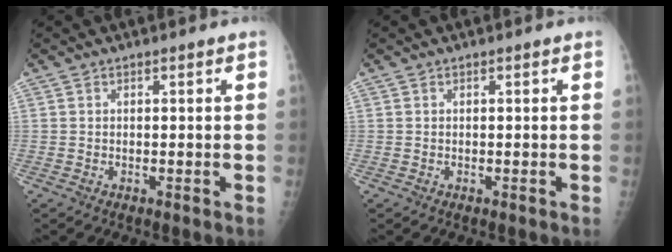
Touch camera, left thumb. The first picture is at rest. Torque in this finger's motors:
{"motor_torque": [0.01, 0.01, -0.06, -0.06, 0.00]}